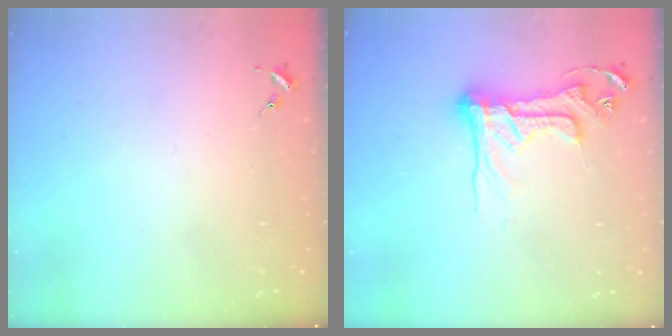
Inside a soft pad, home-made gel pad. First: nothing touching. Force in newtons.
{"total": 14.7, "press": 14.6, "slide": 1.7}